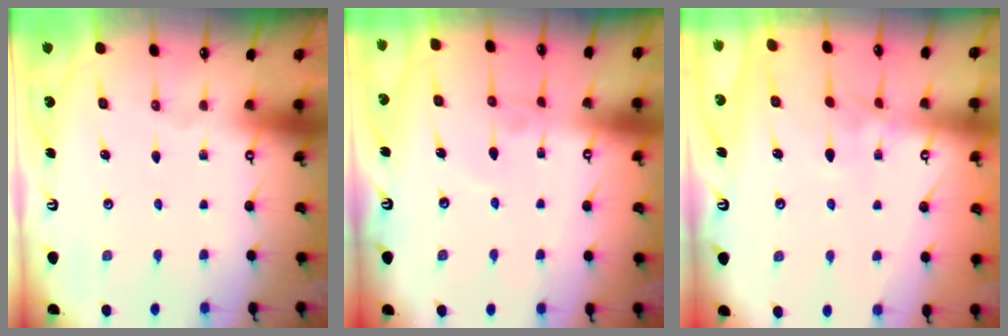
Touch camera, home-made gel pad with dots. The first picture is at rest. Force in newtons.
{"total": 2.0, "press": 2.0, "slide": 0.2}
{"total": 4.4, "press": 4.4, "slide": 0.1}